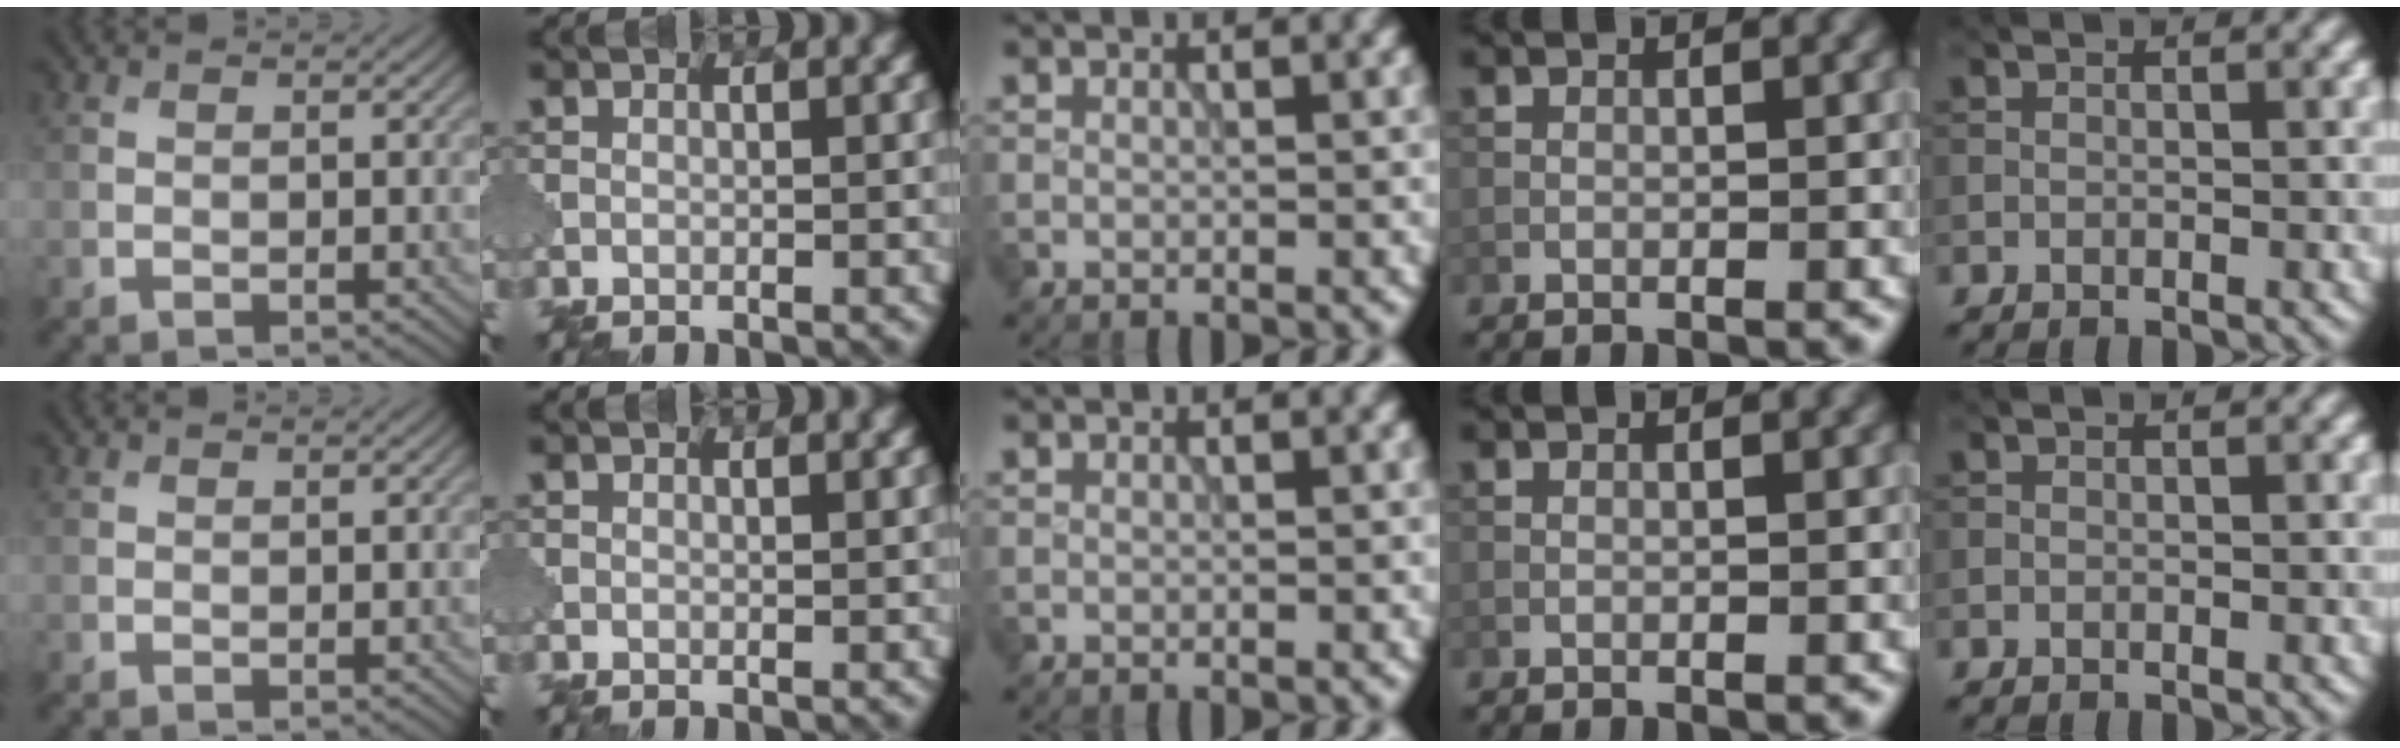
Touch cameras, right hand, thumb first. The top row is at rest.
{"thumb": {"total": 0.6, "force": [0.5, 0.2, 0.1], "torque": [-0.001, -0.001, 0.012]}, "index": {"total": 1.0, "force": [0.8, 0.4, 0.5], "torque": [0.002, 0.004, 0.002]}}